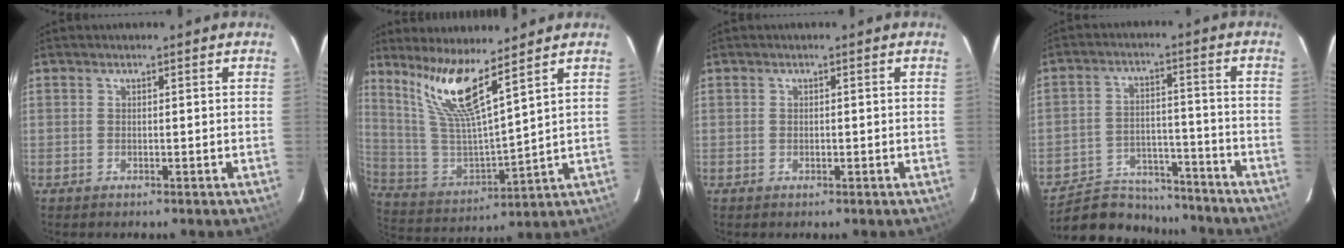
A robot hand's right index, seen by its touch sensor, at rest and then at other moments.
{"total": 12.8, "force": [9.1, 0.6, 9.0], "torque": [-0.163, -0.009, 0.190]}
{"total": 0.5, "force": [-0.2, 0.4, 0.3], "torque": [-0.005, 0.001, 0.000]}
{"total": 16.5, "force": [-14.7, 6.2, 4.3], "torque": [-0.108, 0.019, -0.208]}